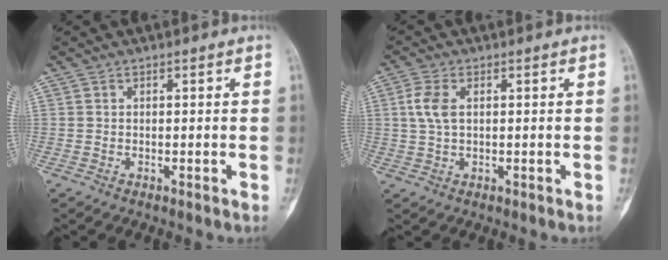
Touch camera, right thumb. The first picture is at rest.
{"total": 4.7, "force": [1.0, 2.6, 3.8], "torque": [-0.097, 0.007, 0.018]}